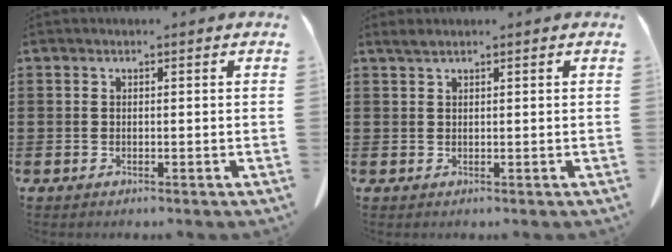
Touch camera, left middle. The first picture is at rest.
{"total": 1.1, "force": [0.8, 0.1, 0.8], "torque": [-0.017, -0.002, 0.016]}